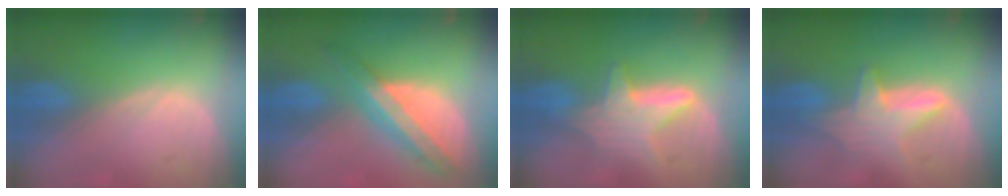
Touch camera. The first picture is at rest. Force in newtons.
{"total": 8.2, "press": 7.0, "slide": 4.3}
{"total": 6.0, "press": 6.0, "slide": 0.5}
{"total": 6.0, "press": 5.9, "slide": 1.1}